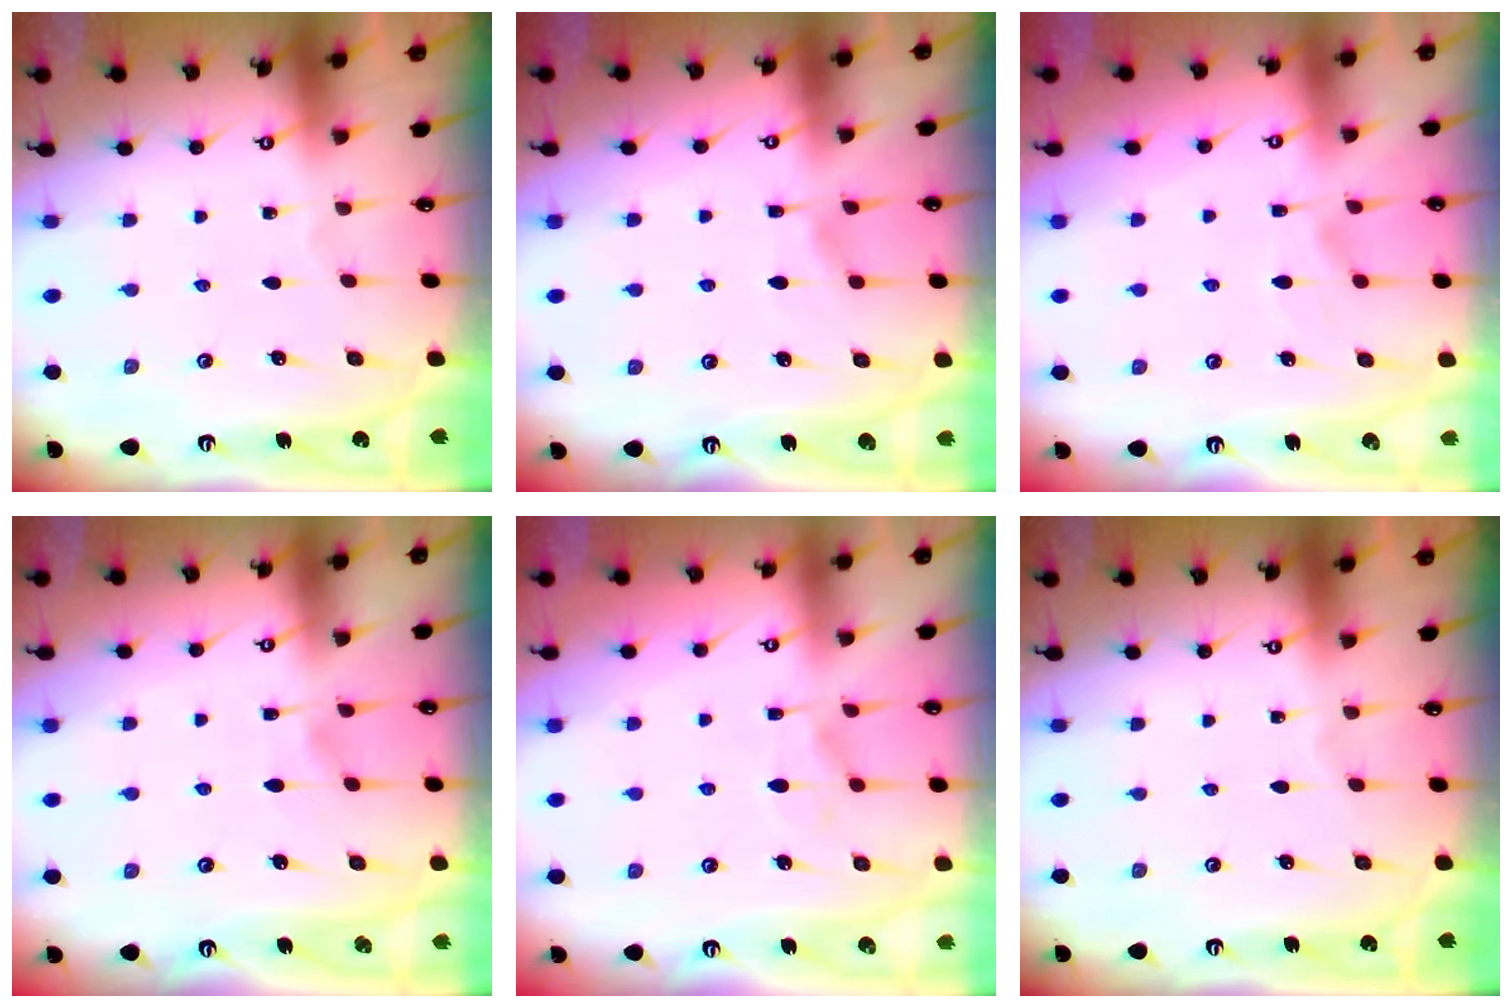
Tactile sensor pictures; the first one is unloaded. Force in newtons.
{"total": 5.4, "press": 5.4, "slide": 0.6}
{"total": 1.4, "press": 0.7, "slide": 1.2}
{"total": 3.6, "press": 3.6, "slide": 0.5}
{"total": 0.7, "press": 0.3, "slide": 0.7}
{"total": 0.0}